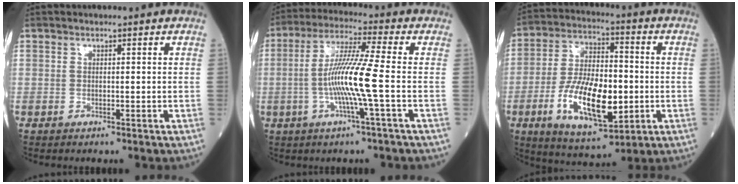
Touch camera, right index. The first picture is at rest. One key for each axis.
{"total": 10.1, "fx": -1.8, "fy": -1.0, "fz": 9.9, "tx": -0.195, "ty": -0.001, "tz": -0.040}
{"total": 15.4, "fx": -3.6, "fy": 5.9, "fz": 13.8, "tx": -0.261, "ty": -0.006, "tz": -0.061}